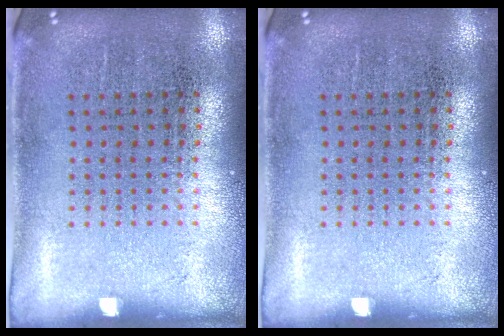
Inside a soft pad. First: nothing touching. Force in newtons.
{"total": 0.0}